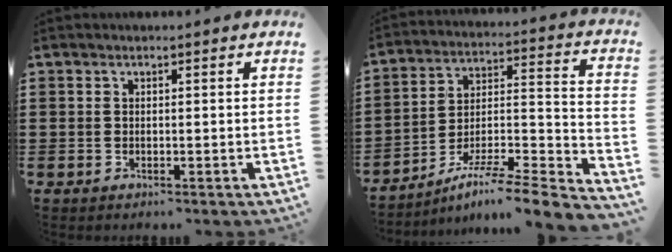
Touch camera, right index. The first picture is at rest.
{"total": 6.4, "force": [-5.2, 0.0, 3.9], "torque": [-0.063, -0.012, -0.106]}